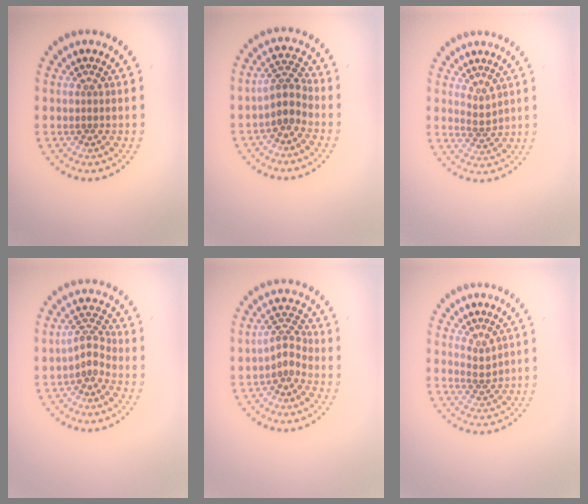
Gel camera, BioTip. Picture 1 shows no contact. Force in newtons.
{"total": 2.7, "press": 2.2, "slide": 1.6}
{"total": 1.3, "press": 0.9, "slide": 0.9}
{"total": 2.3, "press": 1.6, "slide": 1.6}
{"total": 2.1, "press": 1.5, "slide": 1.5}
{"total": 1.3, "press": 1.0, "slide": 0.9}